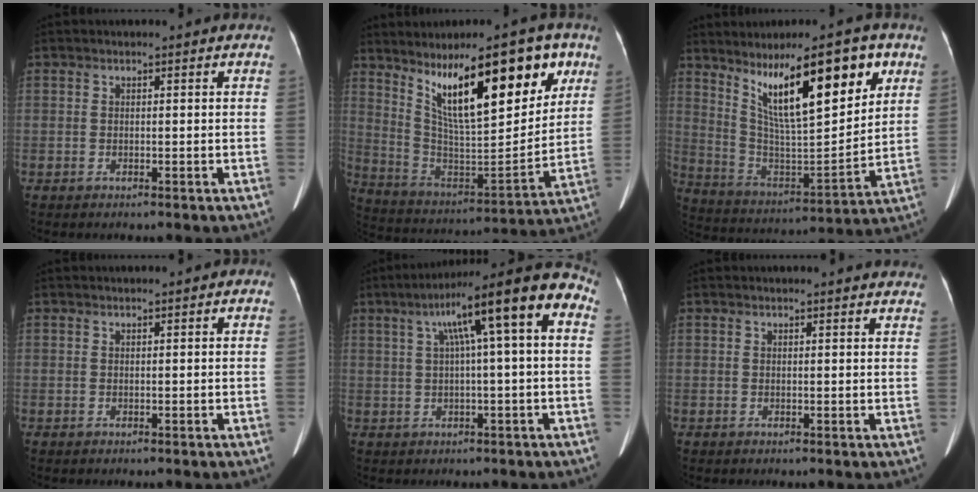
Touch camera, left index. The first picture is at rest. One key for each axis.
{"total": 20.4, "fx": 11.2, "fy": 5.2, "fz": 16.3, "tx": -0.255, "ty": 0.010, "tz": 0.198}
{"total": 17.7, "fx": 9.6, "fy": 3.8, "fz": 14.4, "tx": -0.238, "ty": 0.005, "tz": 0.176}
{"total": 0.8, "fx": 0.5, "fy": 0.3, "fz": 0.6, "tx": -0.011, "ty": 0.013, "tz": 0.007}
{"total": 13.5, "fx": 3.7, "fy": 0.7, "fz": 12.9, "tx": -0.192, "ty": 0.046, "tz": 0.050}
{"total": 9.5, "fx": 9.0, "fy": 1.3, "fz": 2.7, "tx": -0.023, "ty": 0.014, "tz": 0.085}